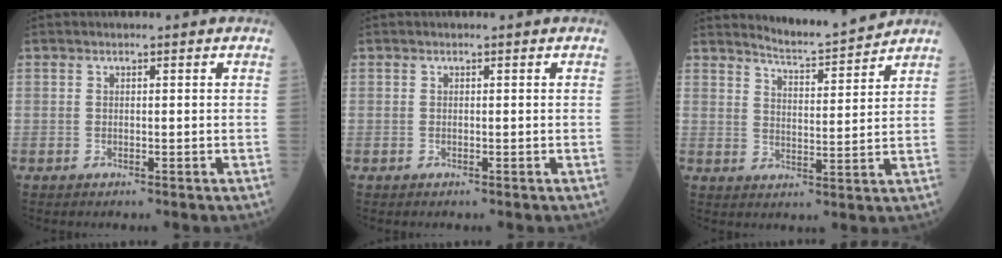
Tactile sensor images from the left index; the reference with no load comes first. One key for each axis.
{"total": 0.0}
{"total": 7.3, "fx": 7.2, "fy": -0.4, "fz": 1.0, "tx": -0.030, "ty": -0.010, "tz": 0.115}